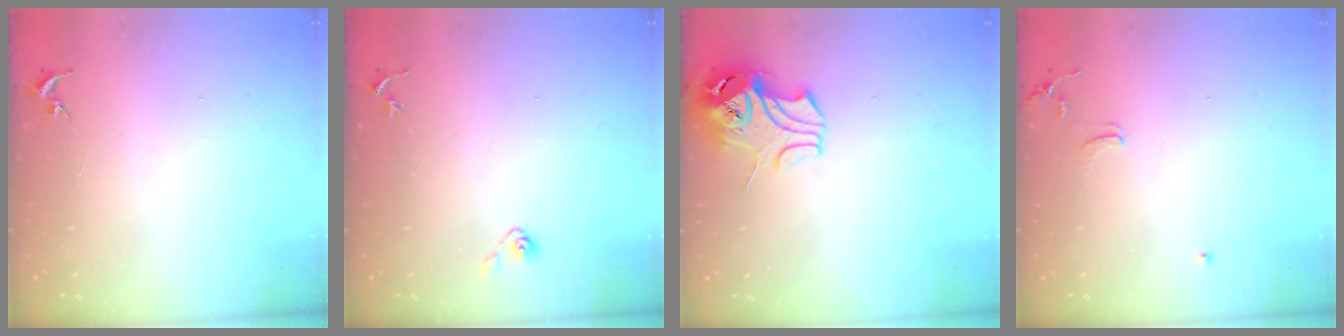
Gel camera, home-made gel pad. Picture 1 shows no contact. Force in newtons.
{"total": 3.9, "press": 3.4, "slide": 1.9}
{"total": 9.8, "press": 9.7, "slide": 1.6}
{"total": 6.4, "press": 6.3, "slide": 0.8}